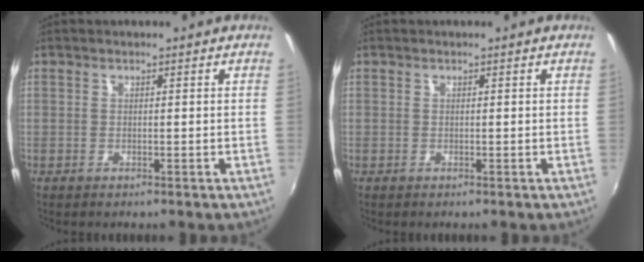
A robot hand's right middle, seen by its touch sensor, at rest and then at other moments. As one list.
[{"total": 0.0}]